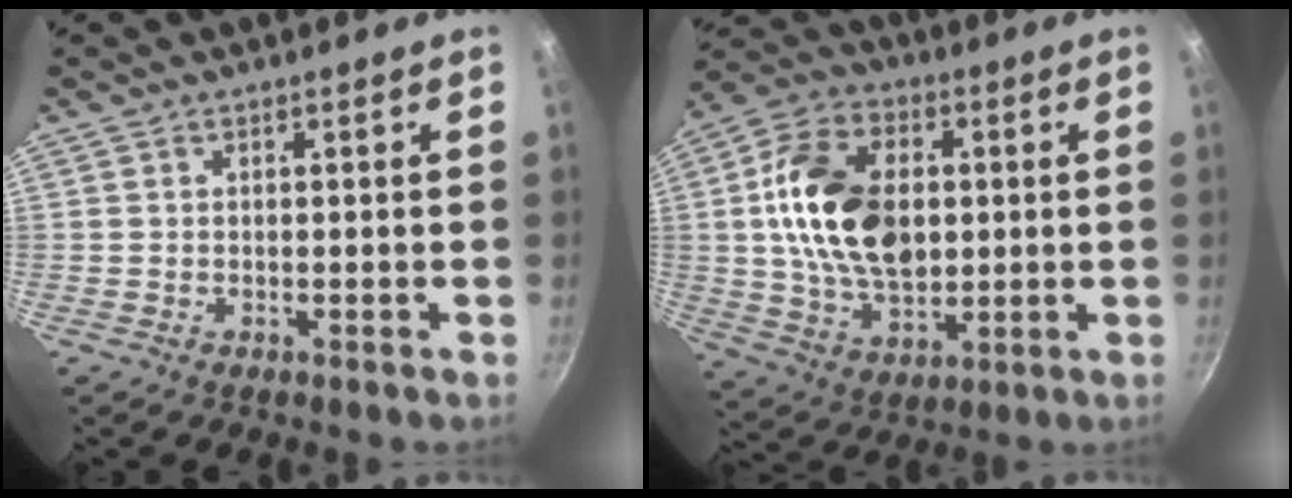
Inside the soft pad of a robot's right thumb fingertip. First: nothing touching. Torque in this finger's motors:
{"motor_torque": [2.06, 2.24, 2.05, -0.29, 0.22]}